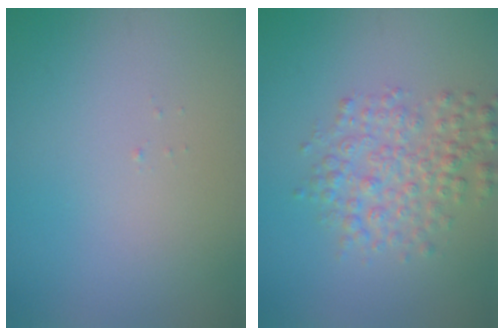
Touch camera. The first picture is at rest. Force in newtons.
{"total": 4.0, "press": 4.0, "slide": 0.1}